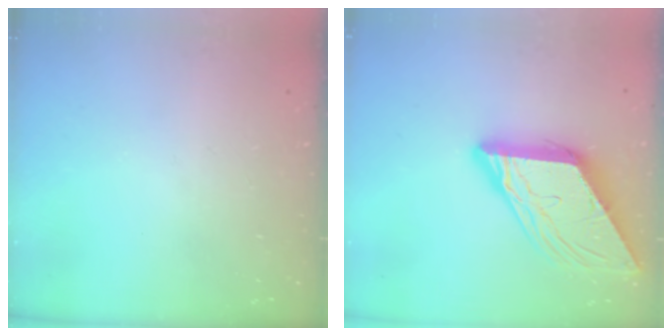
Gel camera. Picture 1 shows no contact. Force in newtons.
{"total": 13.4, "press": 13.3, "slide": 1.5}